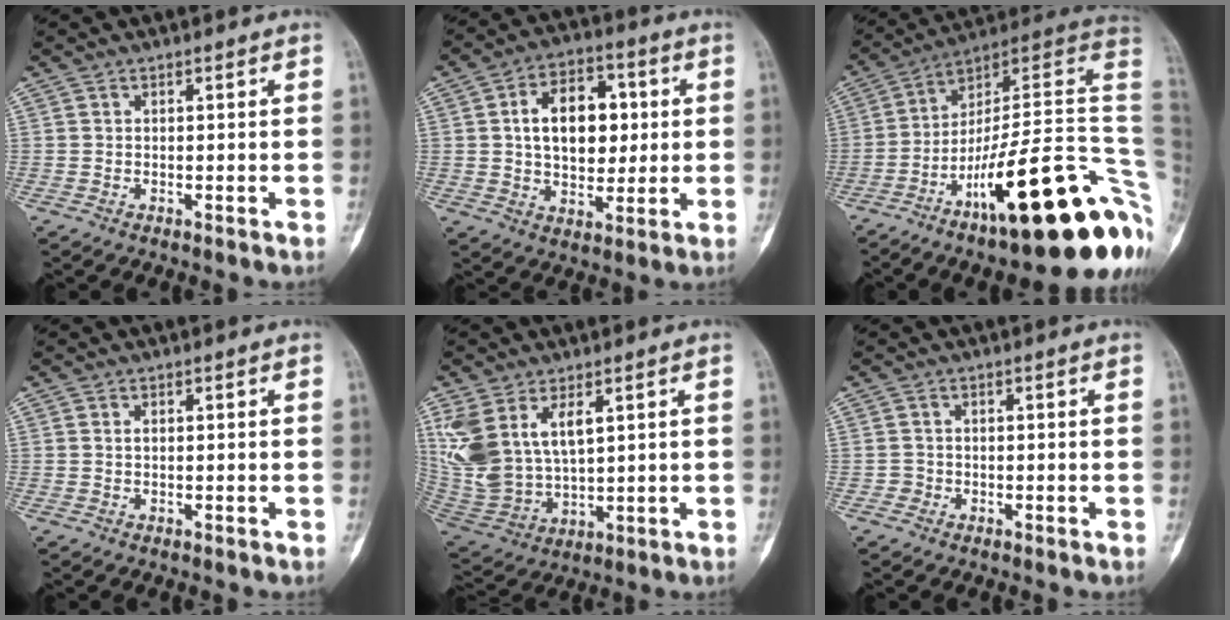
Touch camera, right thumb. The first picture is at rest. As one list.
[{"total": 14.0, "force": [2.2, 9.1, 10.4], "torque": [-0.122, 0.010, 0.035]}, {"total": 27.4, "force": [-8.1, 6.9, 25.3], "torque": [-0.272, 0.080, -0.117]}, {"total": 0.5, "force": [0.2, 0.3, 0.4], "torque": [-0.003, 0.002, 0.004]}, {"total": 14.6, "force": [5.7, 8.3, 10.5], "torque": [-0.217, -0.018, 0.137]}, {"total": 1.1, "force": [-0.4, 1.0, -0.2], "torque": [0.016, 0.009, -0.014]}]